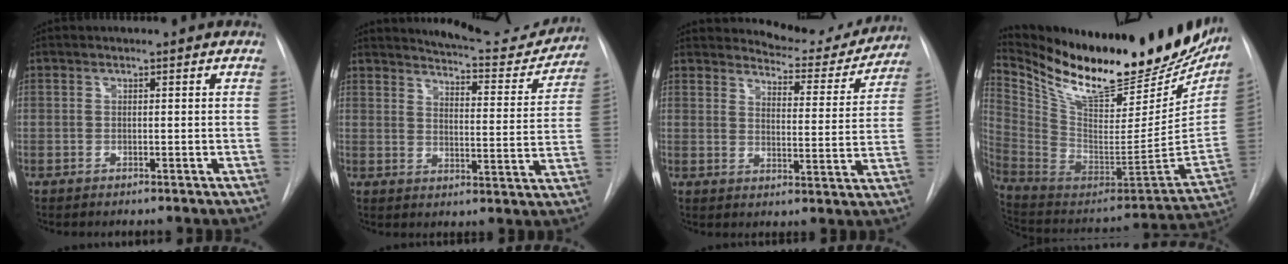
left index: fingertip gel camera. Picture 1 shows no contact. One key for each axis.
{"total": 14.8, "fx": 14.2, "fy": 2.5, "fz": 3.4, "tx": -0.037, "ty": -0.041, "tz": 0.167}
{"total": 12.0, "fx": 11.6, "fy": 2.7, "fz": 1.5, "tx": -0.008, "ty": -0.029, "tz": 0.138}
{"total": 30.8, "fx": 25.3, "fy": 9.3, "fz": 14.9, "tx": -0.257, "ty": -0.050, "tz": 0.377}